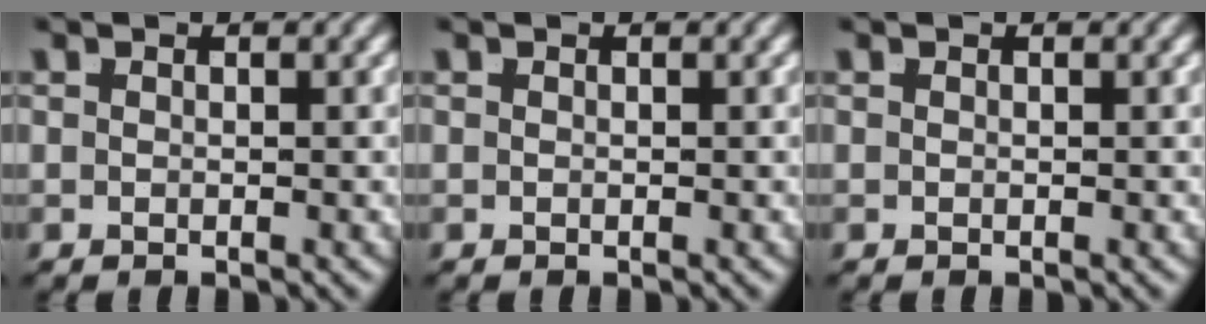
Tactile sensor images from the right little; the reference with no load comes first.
{"total": 0.0}
{"total": 0.0}